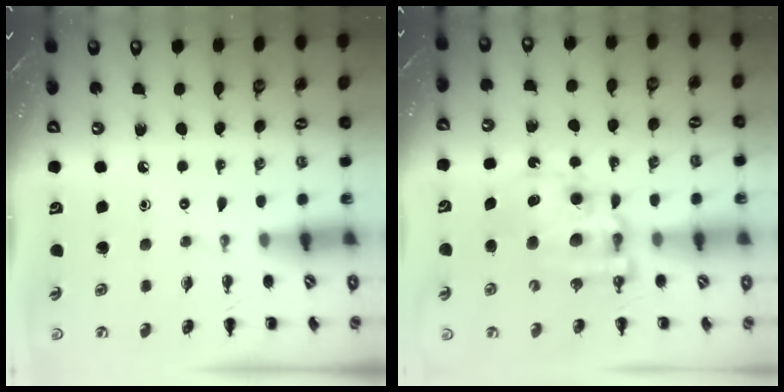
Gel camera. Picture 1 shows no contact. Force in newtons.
{"total": 12.0, "press": 11.7, "slide": 2.5}